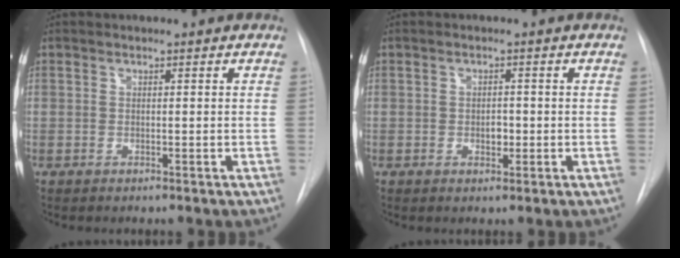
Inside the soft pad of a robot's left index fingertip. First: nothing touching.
{"total": 1.7, "force": [-0.4, 1.1, 1.3], "torque": [-0.017, 0.003, -0.004]}